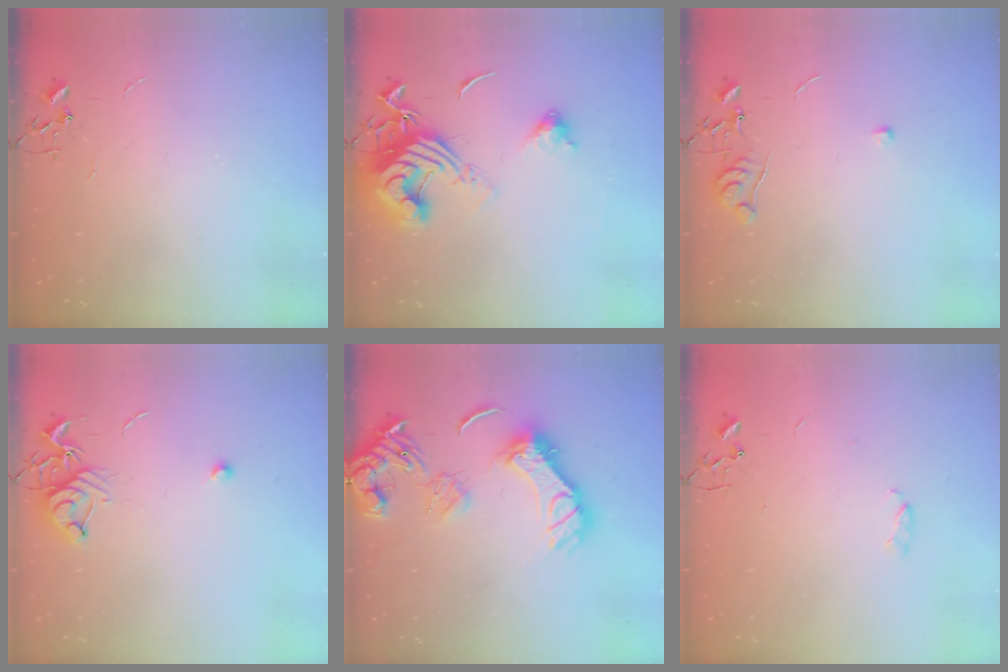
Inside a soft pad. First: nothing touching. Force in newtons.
{"total": 15.0, "press": 14.8, "slide": 1.8}
{"total": 6.2, "press": 6.2, "slide": 0.7}
{"total": 8.0, "press": 7.9, "slide": 0.9}
{"total": 17.1, "press": 17.0, "slide": 2.4}
{"total": 4.1, "press": 3.9, "slide": 1.2}